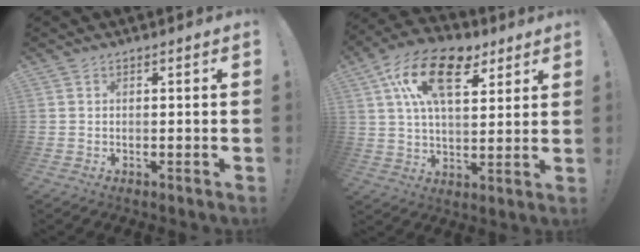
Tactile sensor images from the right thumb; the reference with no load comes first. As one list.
[{"total": 18.3, "force": [8.3, 9.8, 13.0], "torque": [-0.224, -0.024, 0.149]}]